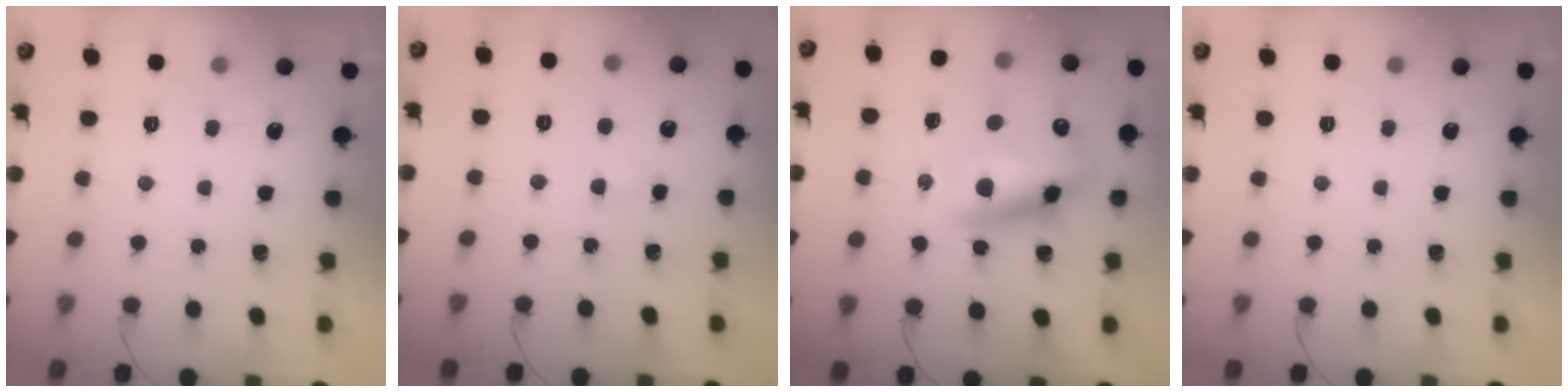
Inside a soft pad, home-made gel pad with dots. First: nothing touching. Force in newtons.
{"total": 1.5, "press": 1.2, "slide": 0.8}
{"total": 13.5, "press": 13.2, "slide": 3.1}
{"total": 0.0}